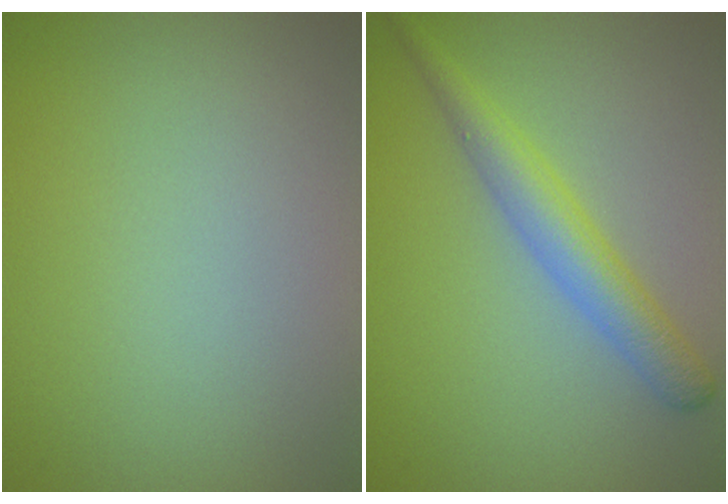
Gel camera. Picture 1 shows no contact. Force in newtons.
{"total": 3.6, "press": 3.6, "slide": 0.1}